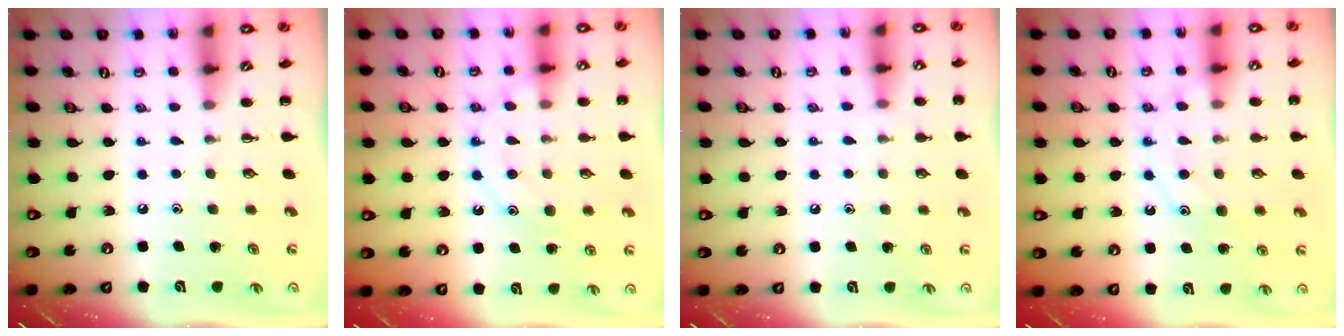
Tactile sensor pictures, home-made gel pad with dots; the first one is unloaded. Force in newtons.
{"total": 11.8, "press": 11.8, "slide": 0.7}
{"total": 4.5, "press": 4.2, "slide": 1.5}
{"total": 11.9, "press": 11.9, "slide": 0.9}